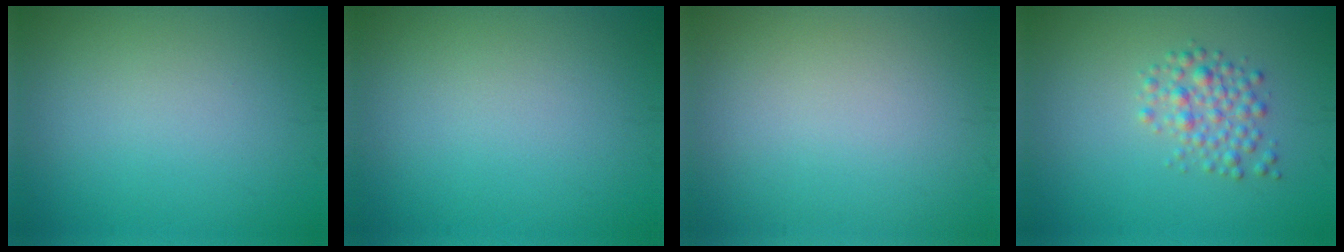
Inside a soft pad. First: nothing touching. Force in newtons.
{"total": 0.0}
{"total": 0.0}
{"total": 2.5, "press": 2.5, "slide": 0.1}